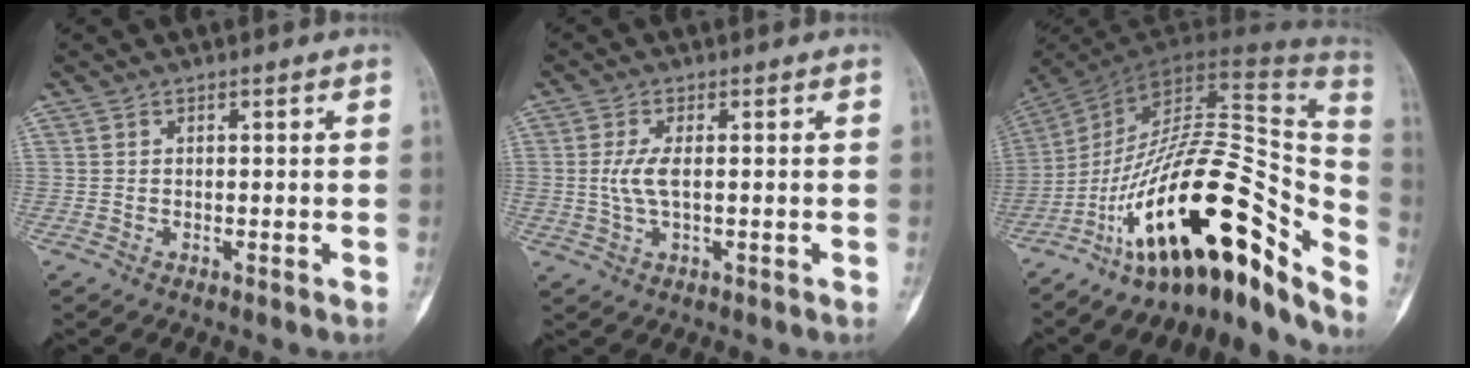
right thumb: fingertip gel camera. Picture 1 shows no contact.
{"total": 4.2, "force": [0.1, 1.5, 3.9], "torque": [-0.100, 0.000, 0.004]}
{"total": 27.7, "force": [-17.2, 8.8, 19.9], "torque": [-0.240, 0.124, -0.276]}